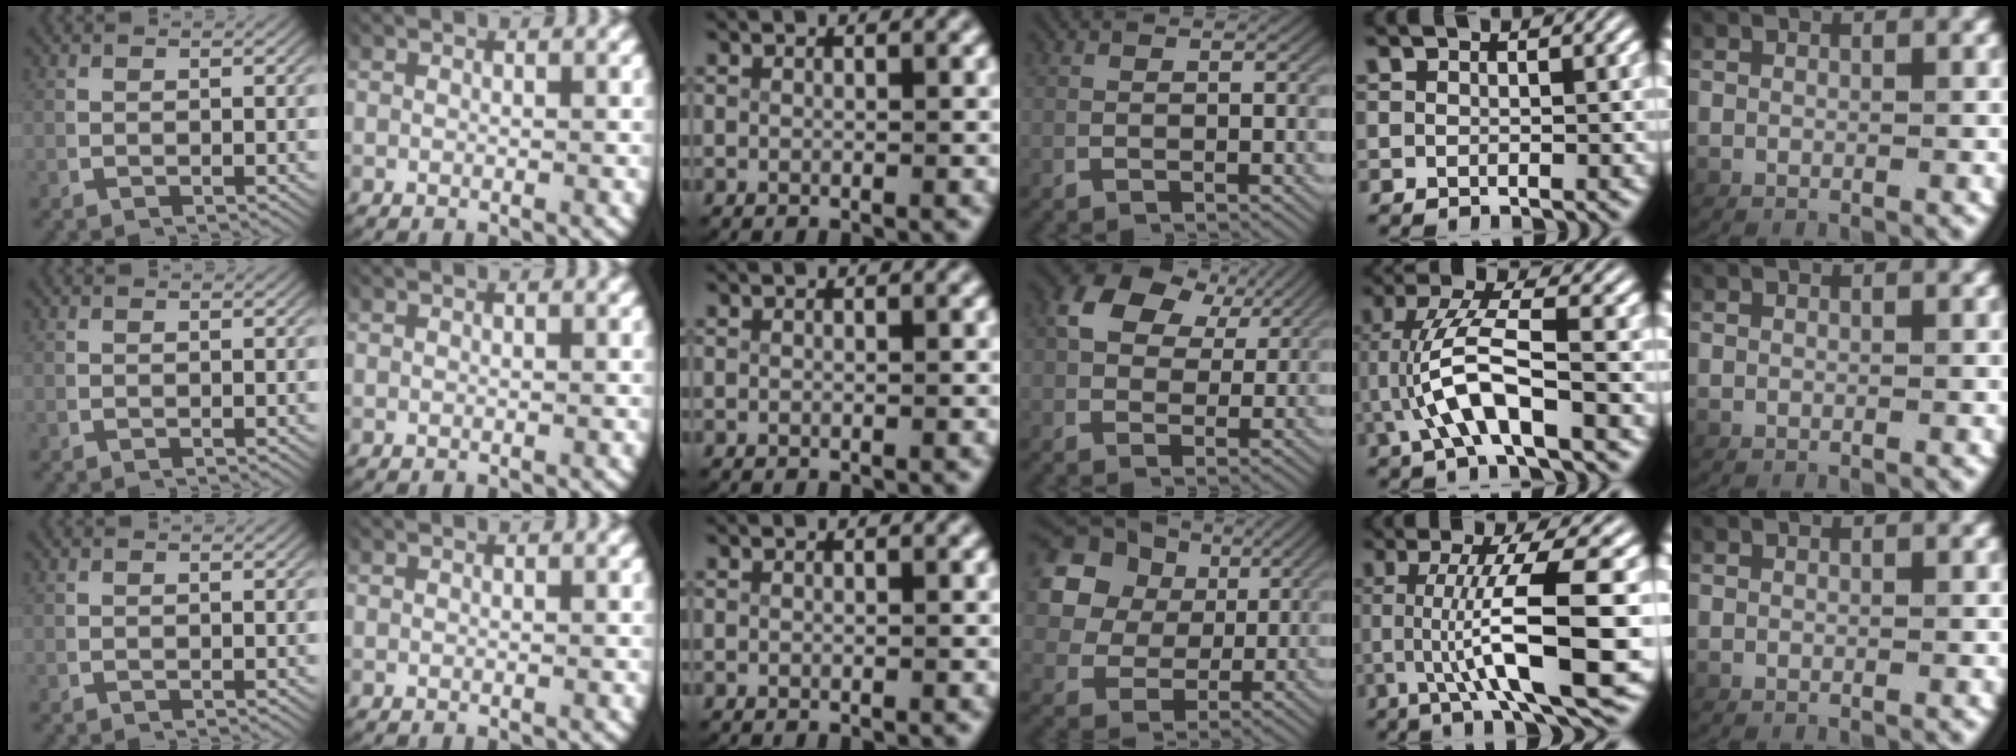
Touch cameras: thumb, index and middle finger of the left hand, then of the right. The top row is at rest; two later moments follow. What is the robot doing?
{"motion": "grasp_and_lifting", "object": "card"}